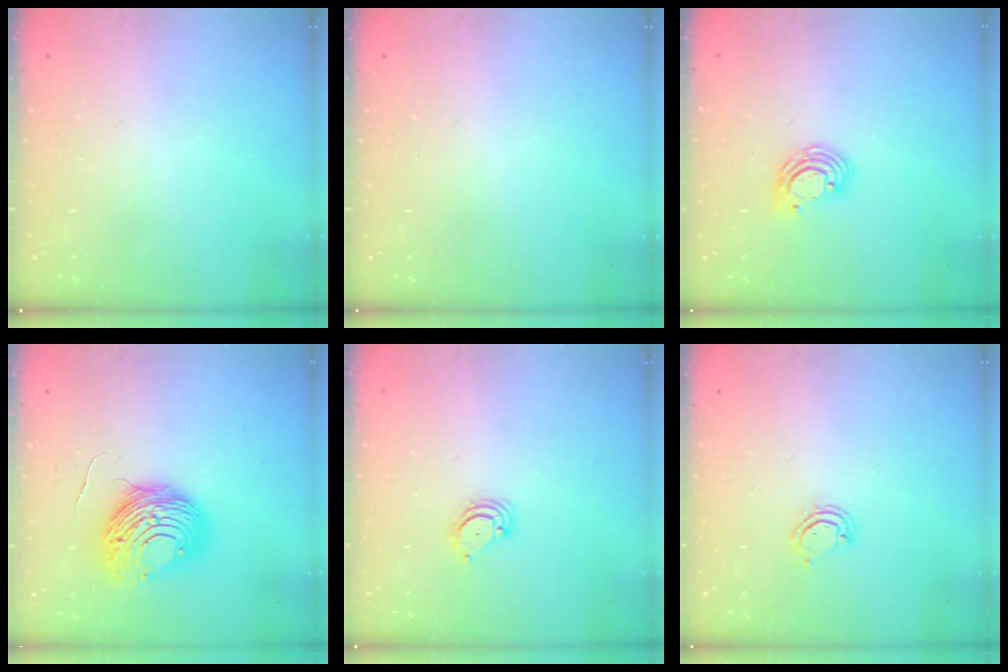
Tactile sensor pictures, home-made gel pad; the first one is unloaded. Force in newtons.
{"total": 0.0}
{"total": 6.5, "press": 6.5, "slide": 0.6}
{"total": 12.2, "press": 12.2, "slide": 1.4}
{"total": 3.3, "press": 3.3, "slide": 0.3}
{"total": 3.4, "press": 3.4, "slide": 0.2}